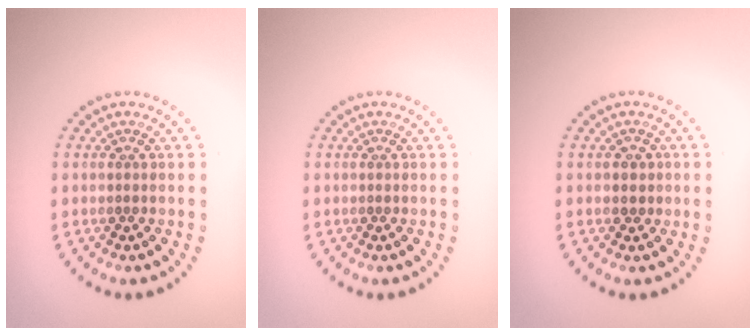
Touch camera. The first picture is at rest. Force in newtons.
{"total": 0.0}
{"total": 1.4, "press": 1.2, "slide": 0.7}